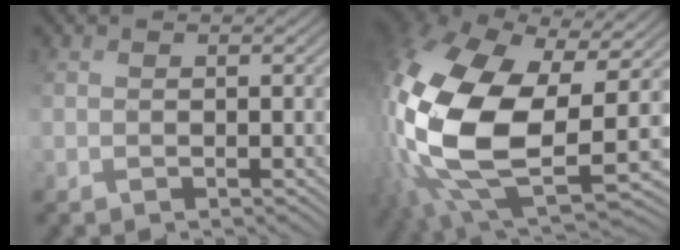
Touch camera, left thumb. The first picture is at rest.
{"total": 19.1, "force": [-0.8, 10.4, 16.0], "torque": [-0.401, -0.038, -0.004]}